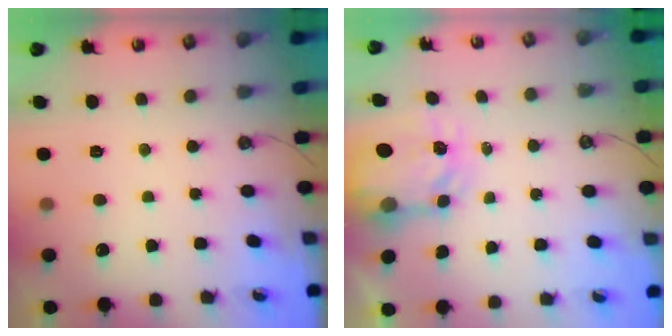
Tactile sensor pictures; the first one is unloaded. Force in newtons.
{"total": 5.0, "press": 4.9, "slide": 0.6}